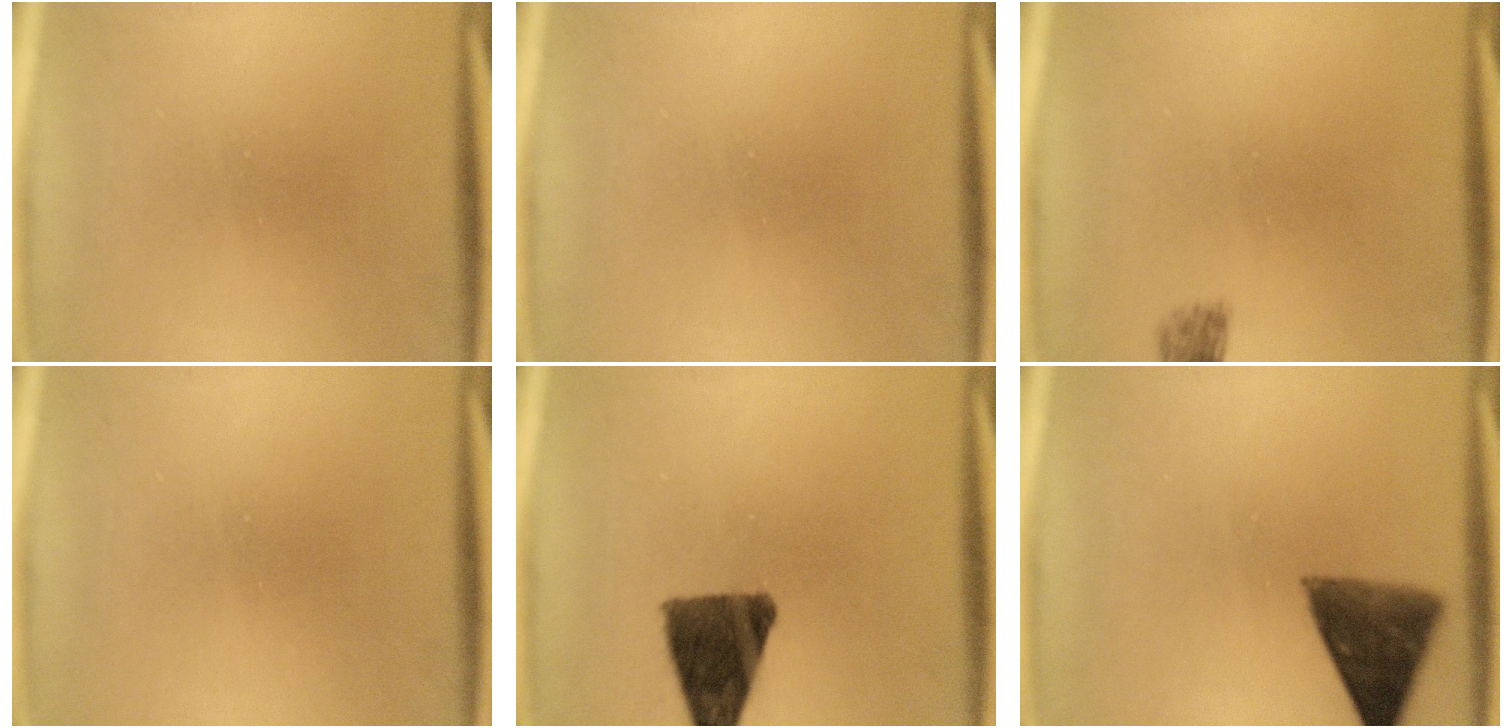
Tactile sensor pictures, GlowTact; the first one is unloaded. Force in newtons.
{"total": 0.0}
{"total": 1.2}
{"total": 0.0}
{"total": 10.8}
{"total": 9.5}